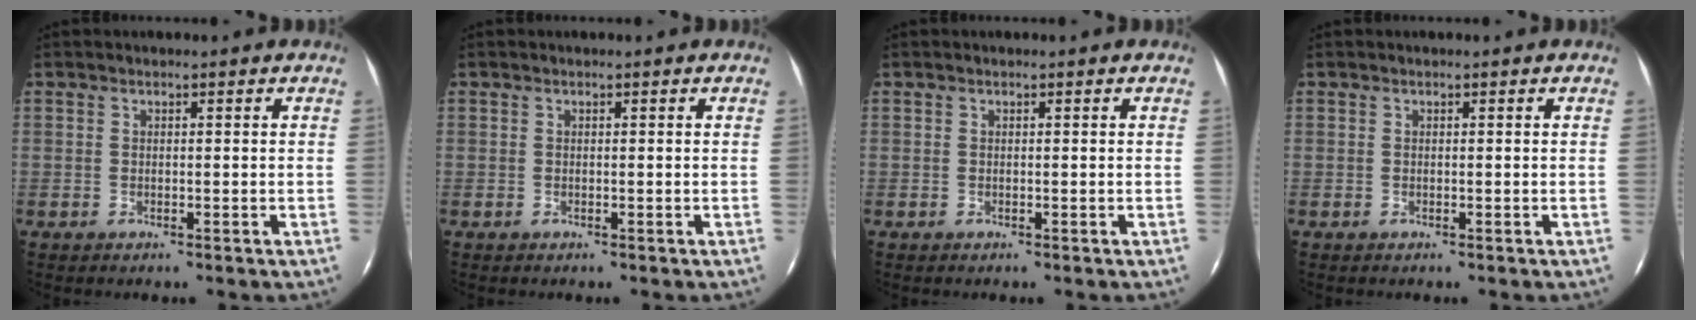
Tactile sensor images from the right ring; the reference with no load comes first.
{"total": 0.0}
{"total": 0.0}
{"total": 0.0}